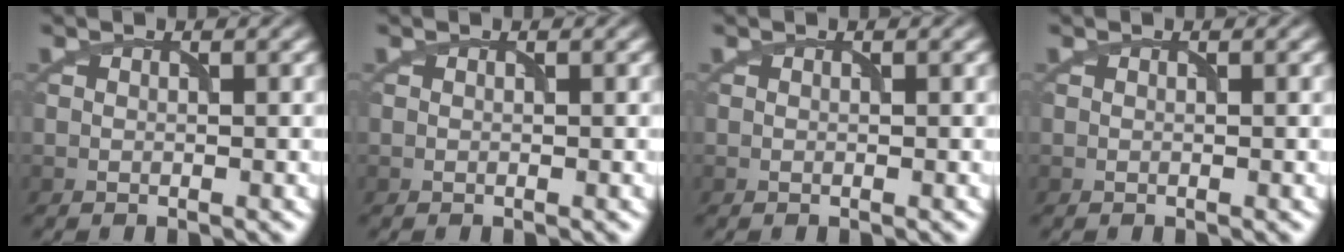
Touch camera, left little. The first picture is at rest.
{"total": 0.0}
{"total": 0.0}
{"total": 0.0}